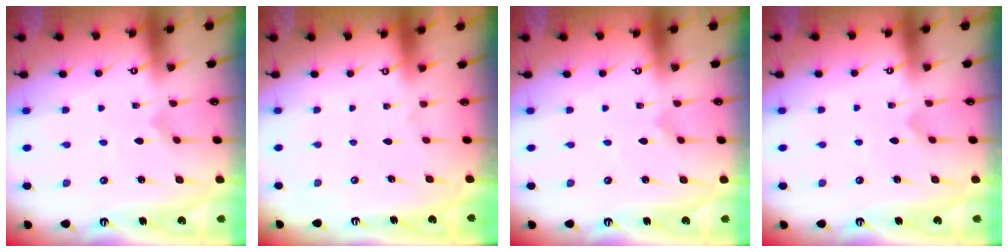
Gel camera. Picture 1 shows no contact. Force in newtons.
{"total": 0.0}
{"total": 0.0}
{"total": 2.7, "press": 2.7, "slide": 0.2}